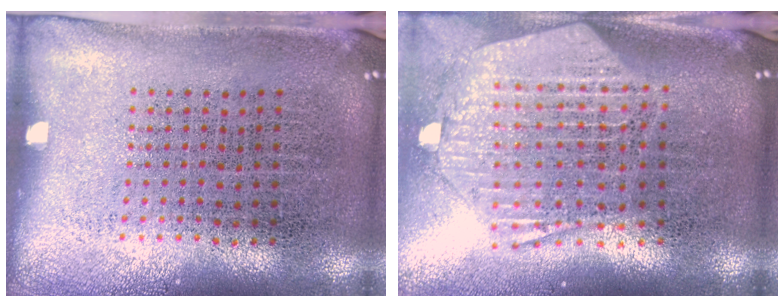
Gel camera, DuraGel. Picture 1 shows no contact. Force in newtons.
{"total": 2.8, "press": 2.3, "slide": 1.6}